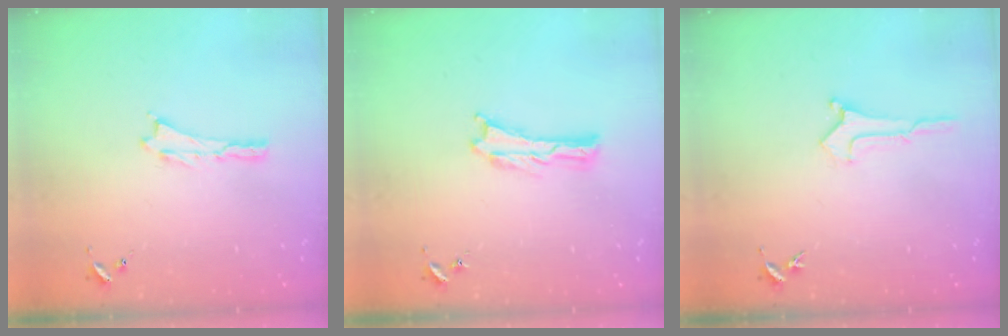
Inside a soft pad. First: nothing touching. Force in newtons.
{"total": 0.0}
{"total": 0.0}